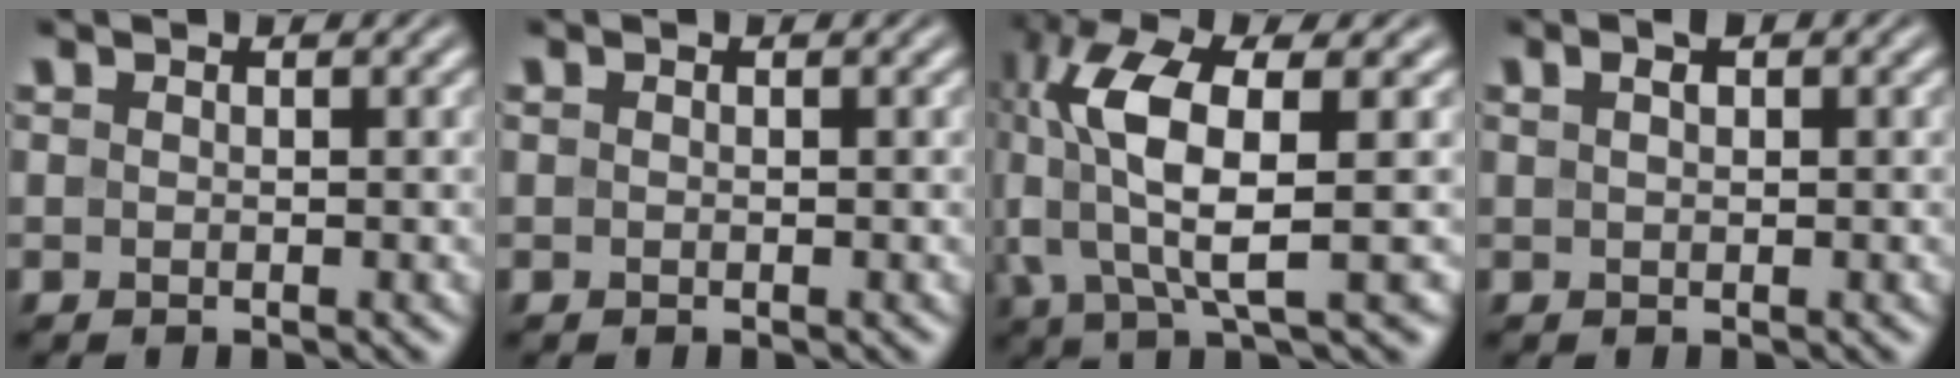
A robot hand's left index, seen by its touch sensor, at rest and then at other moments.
{"total": 0.0}
{"total": 9.5, "force": [1.2, 3.1, 8.9], "torque": [-0.188, 0.014, 0.018]}
{"total": 1.6, "force": [0.8, 0.8, 1.2], "torque": [-0.015, 0.001, 0.014]}